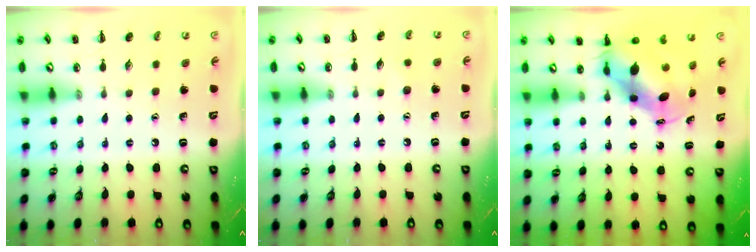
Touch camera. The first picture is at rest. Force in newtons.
{"total": 3.2, "press": 3.0, "slide": 0.8}
{"total": 7.8, "press": 7.6, "slide": 1.8}